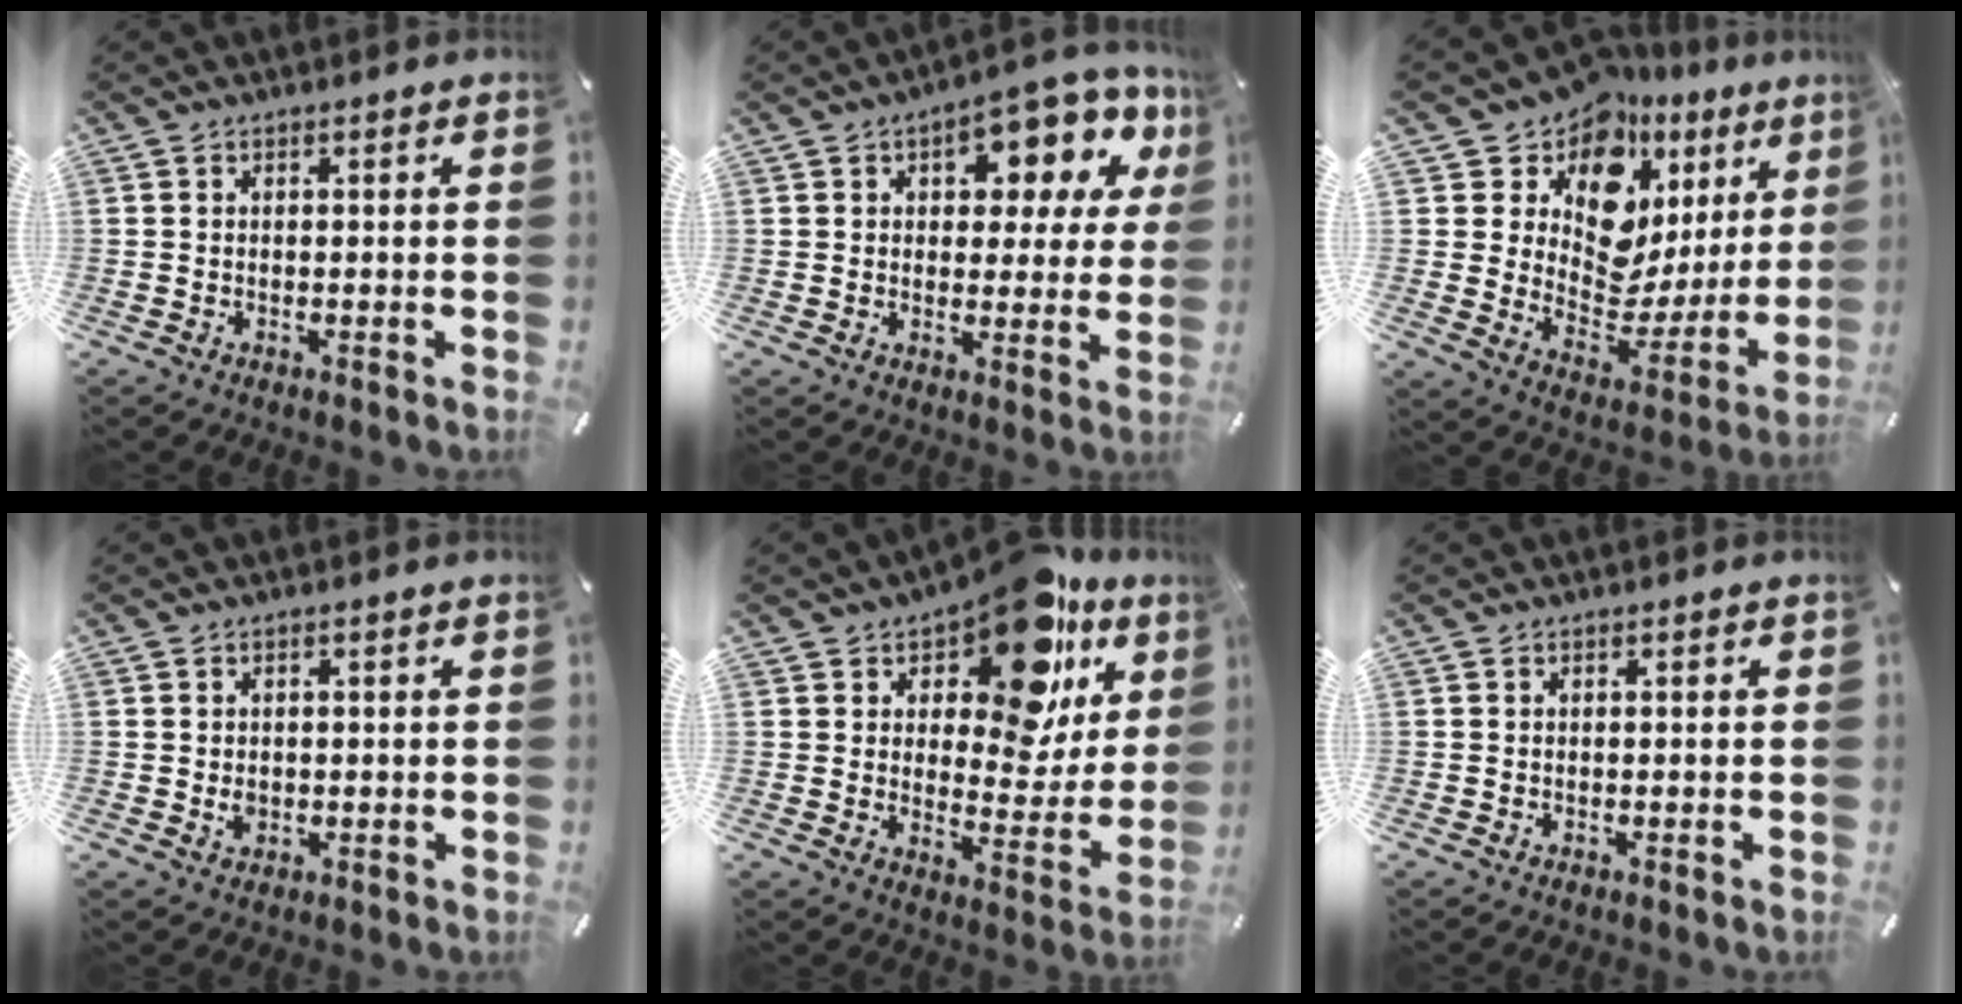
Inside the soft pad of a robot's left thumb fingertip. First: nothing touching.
{"total": 12.1, "force": [6.1, 6.5, 8.1], "torque": [-0.100, -0.045, 0.103]}
{"total": 13.5, "force": [9.1, 8.5, 5.4], "torque": [-0.085, -0.107, 0.154]}
{"total": 1.8, "force": [0.1, 1.5, 0.9], "torque": [-0.012, 0.002, -0.001]}
{"total": 17.9, "force": [11.5, 8.5, 10.7], "torque": [-0.159, -0.079, 0.194]}
{"total": 0.0}